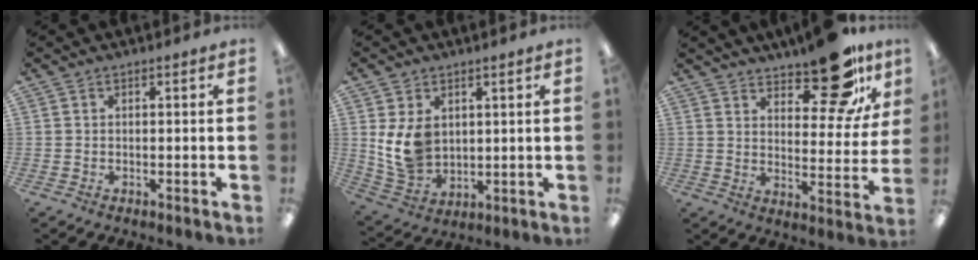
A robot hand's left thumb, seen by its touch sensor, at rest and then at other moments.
{"total": 9.3, "force": [2.7, 7.2, 5.2], "torque": [-0.119, -0.009, 0.055]}
{"total": 15.9, "force": [11.7, 6.2, 8.8], "torque": [-0.111, -0.075, 0.196]}